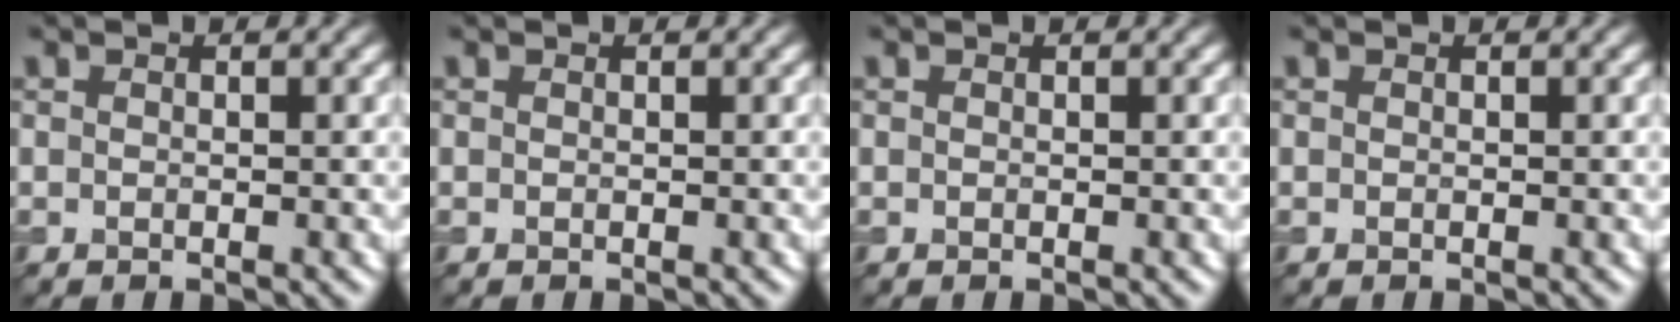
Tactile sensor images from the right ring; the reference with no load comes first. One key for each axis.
{"total": 0.0}
{"total": 0.0}
{"total": 0.0}